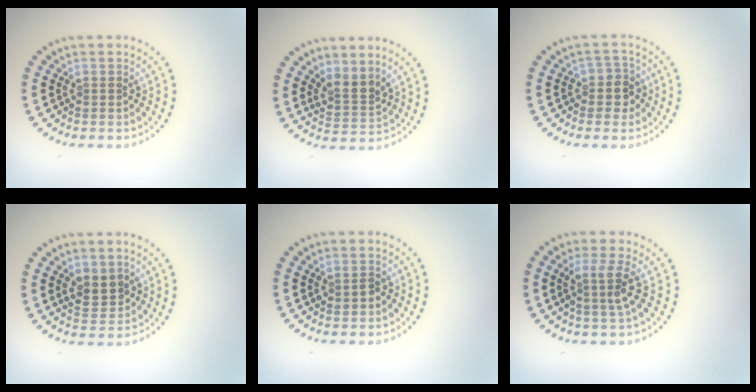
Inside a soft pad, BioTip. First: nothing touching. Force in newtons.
{"total": 2.5, "press": 1.8, "slide": 1.7}
{"total": 2.2, "press": 1.9, "slide": 1.1}
{"total": 2.6, "press": 2.5, "slide": 0.8}
{"total": 1.2, "press": 1.2, "slide": 0.0}
{"total": 2.7, "press": 2.0, "slide": 1.8}